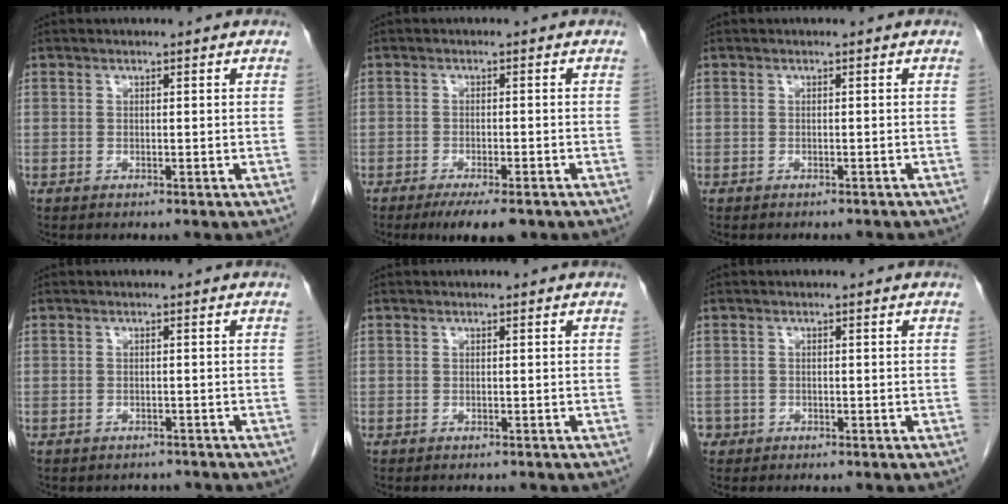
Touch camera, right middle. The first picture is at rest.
{"total": 6.2, "force": [-4.5, 1.4, 4.0], "torque": [-0.052, -0.010, -0.064]}
{"total": 3.3, "force": [-3.0, 1.1, 1.1], "torque": [-0.016, -0.004, -0.033]}
{"total": 2.7, "force": [-2.4, 1.2, -0.1], "torque": [-0.001, 0.002, -0.033]}
{"total": 2.0, "force": [-1.8, 0.6, 0.7], "torque": [-0.013, -0.004, -0.020]}
{"total": 1.3, "force": [-0.7, 1.0, 0.0], "torque": [-0.005, 0.005, -0.012]}